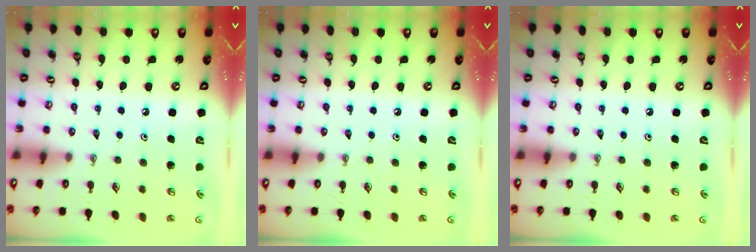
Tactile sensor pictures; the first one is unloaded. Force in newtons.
{"total": 0.0}
{"total": 0.0}